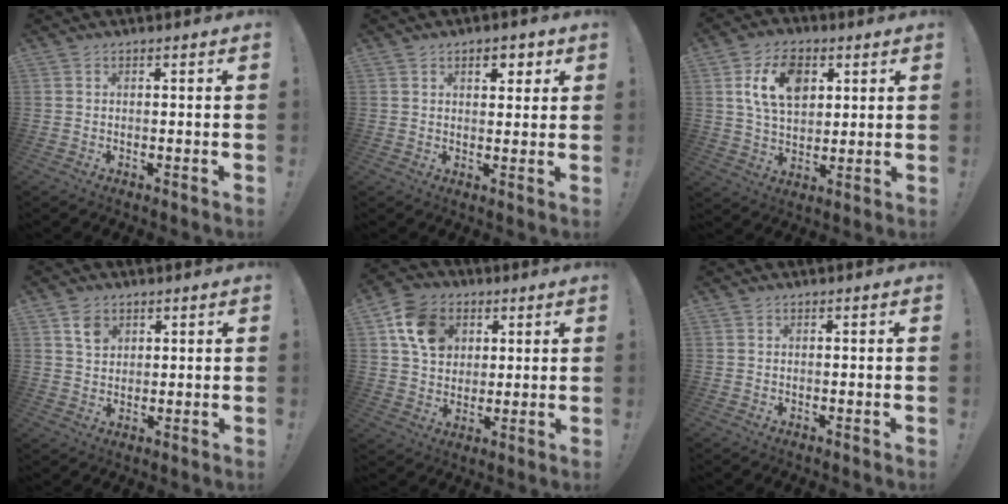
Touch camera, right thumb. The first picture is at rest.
{"total": 4.4, "force": [2.3, 2.6, 2.7], "torque": [-0.024, -0.006, 0.035]}
{"total": 13.3, "force": [4.9, 9.0, 8.6], "torque": [-0.143, 0.004, 0.093]}
{"total": 5.2, "force": [3.0, 3.8, 1.9], "torque": [-0.017, -0.013, 0.052]}
{"total": 13.0, "force": [4.9, 10.3, 6.1], "torque": [-0.085, -0.010, 0.099]}
{"total": 0.0}